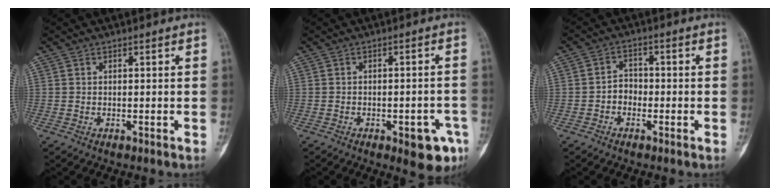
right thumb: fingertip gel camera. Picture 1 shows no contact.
{"total": 7.7, "force": [-3.5, 3.0, 6.1], "torque": [-0.060, 0.016, -0.035]}
{"total": 3.3, "force": [-1.2, 2.7, 1.5], "torque": [-0.004, 0.017, -0.029]}